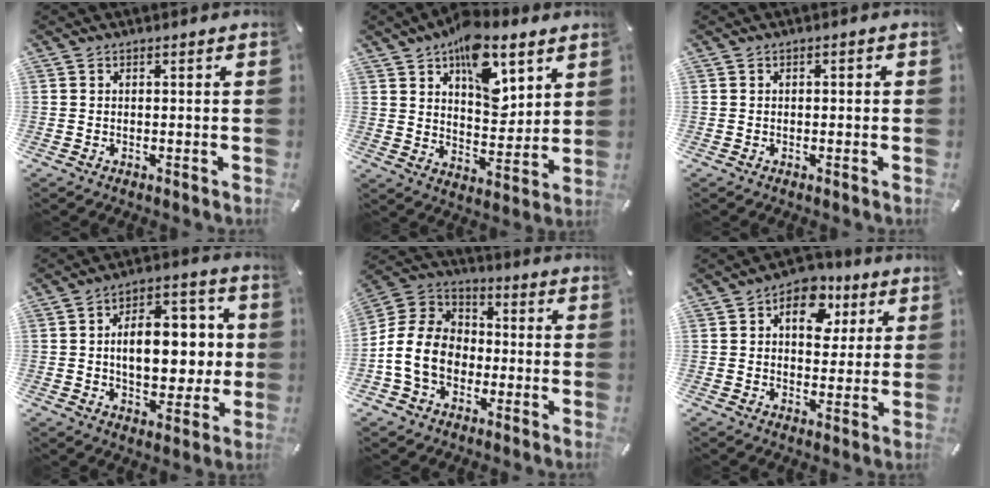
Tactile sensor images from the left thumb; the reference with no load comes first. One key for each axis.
{"total": 15.2, "fx": 8.3, "fy": 8.5, "fz": 9.6, "tx": -0.124, "ty": -0.044, "tz": 0.143}
{"total": 0.8, "fx": -0.4, "fy": 0.5, "fz": 0.5, "tx": -0.009, "ty": 0.002, "tz": -0.008}
{"total": 15.1, "fx": 0.5, "fy": 9.7, "fz": 11.6, "tx": -0.155, "ty": 0.008, "tz": 0.011}
{"total": 12.7, "fx": -3.2, "fy": 10.4, "fz": 6.6, "tx": -0.154, "ty": 0.024, "tz": -0.059}
{"total": 10.4, "fx": 3.5, "fy": 7.5, "fz": 6.3, "tx": -0.073, "ty": -0.010, "tz": 0.055}